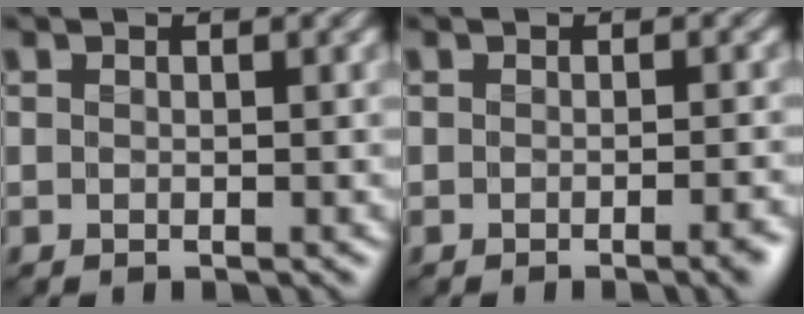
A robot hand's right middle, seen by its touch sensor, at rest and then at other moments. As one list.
[{"total": 2.5, "force": [-1.1, 0.7, 2.1], "torque": [-0.017, 0.001, -0.018]}]